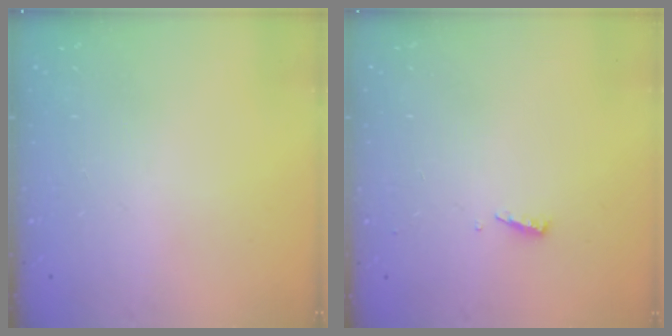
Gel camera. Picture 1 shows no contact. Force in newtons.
{"total": 3.1, "press": 3.1, "slide": 0.3}